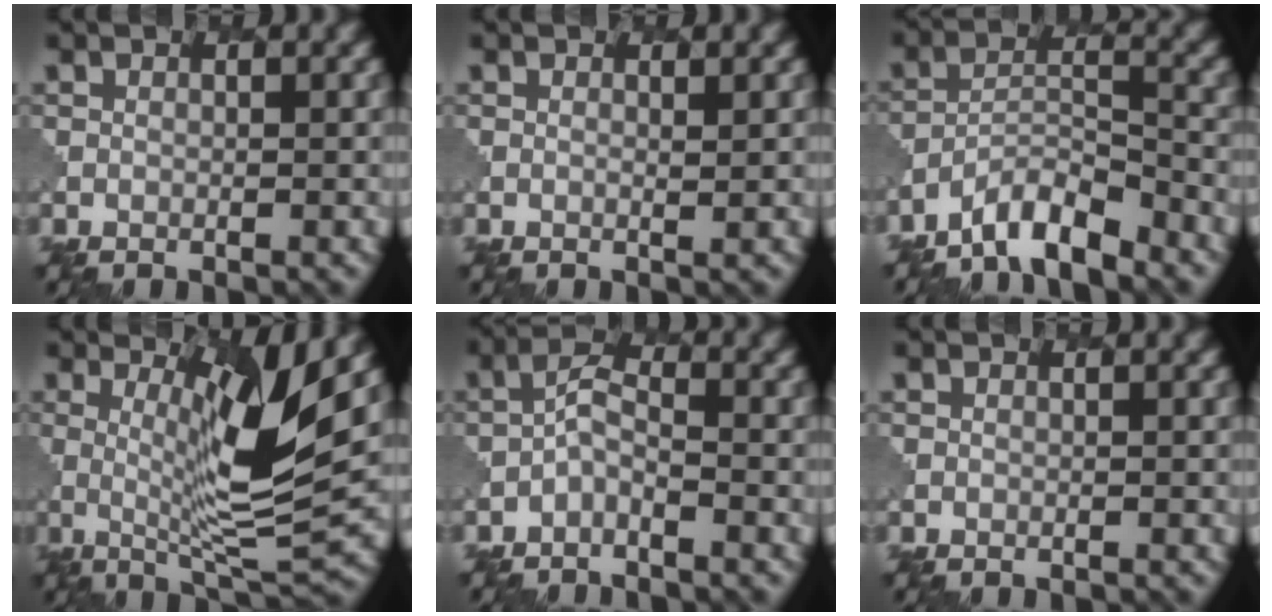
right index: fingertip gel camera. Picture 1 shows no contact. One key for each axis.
{"total": 0.8, "fx": 0.5, "fy": 0.1, "fz": 0.6, "tx": -0.009, "ty": -0.004, "tz": 0.005}
{"total": 5.1, "fx": -4.4, "fy": 1.2, "fz": 2.4, "tx": -0.039, "ty": 0.000, "tz": -0.078}
{"total": 8.2, "fx": 2.1, "fy": 1.6, "fz": 7.8, "tx": -0.124, "ty": -0.012, "tz": 0.046}
{"total": 1.6, "fx": -1.1, "fy": 0.6, "fz": 1.0, "tx": -0.023, "ty": 0.008, "tz": -0.025}
{"total": 0.0}